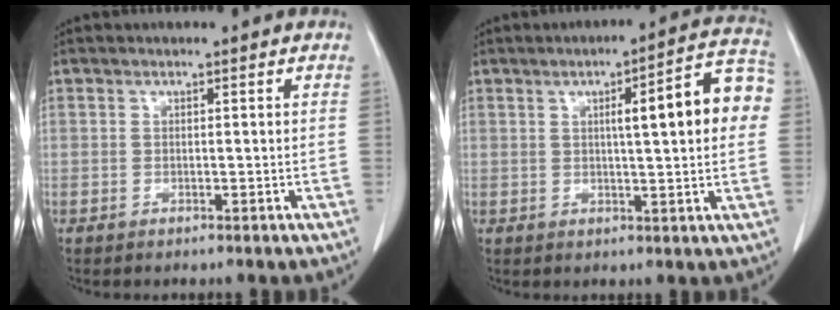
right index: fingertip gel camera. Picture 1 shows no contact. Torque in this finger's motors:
{"motor_torque": [0.44, 0.24, 0.20, 0.06]}